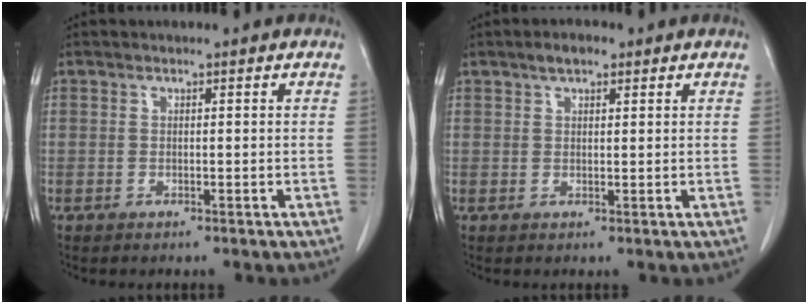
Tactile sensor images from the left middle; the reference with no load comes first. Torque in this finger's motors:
{"motor_torque": [0.23, -0.19, 0.03, 0.01]}